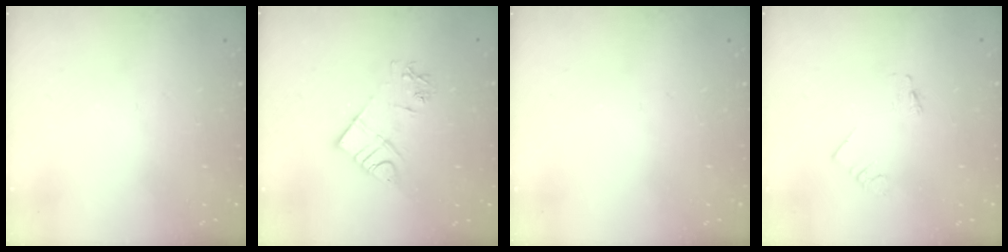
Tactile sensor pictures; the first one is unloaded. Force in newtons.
{"total": 9.8, "press": 9.7, "slide": 0.8}
{"total": 0.0}
{"total": 0.0}